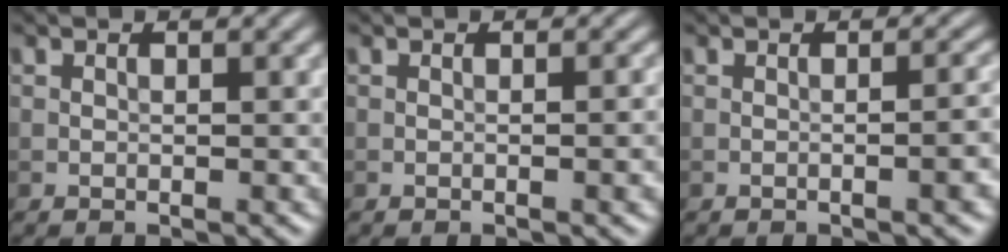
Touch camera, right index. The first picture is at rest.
{"total": 2.0, "force": [-0.3, 0.5, 1.9], "torque": [-0.020, 0.000, -0.006]}
{"total": 3.7, "force": [-0.7, 1.3, 3.4], "torque": [-0.020, 0.012, -0.011]}